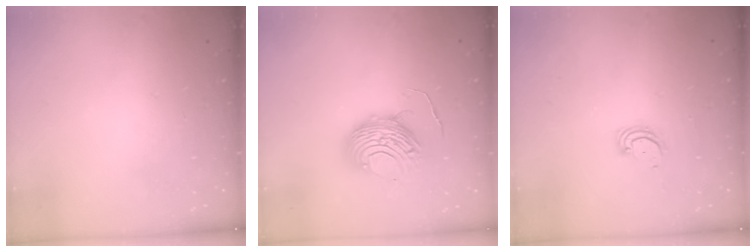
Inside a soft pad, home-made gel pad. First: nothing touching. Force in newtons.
{"total": 11.0, "press": 11.0, "slide": 1.0}
{"total": 2.8, "press": 2.8, "slide": 0.2}